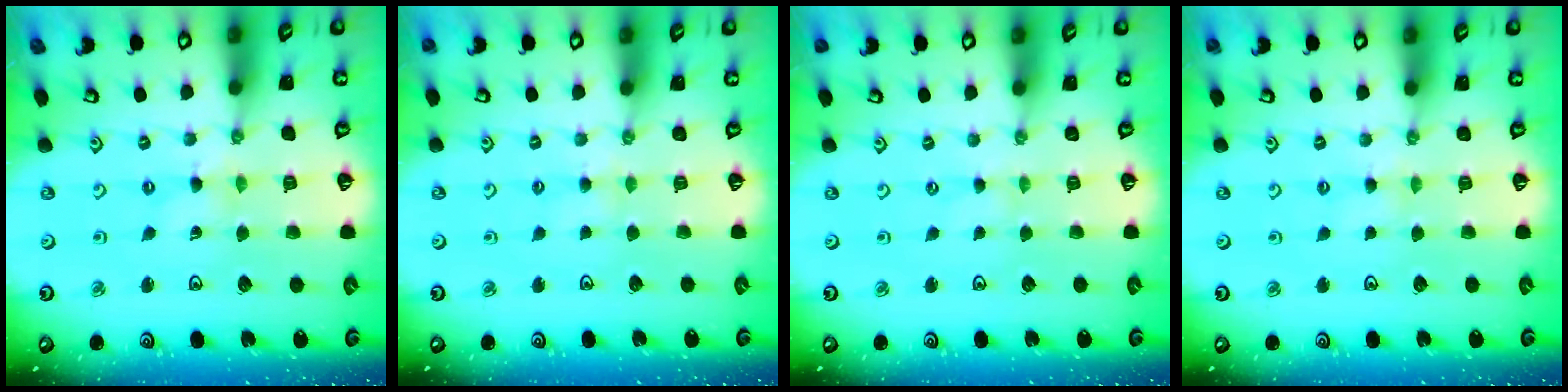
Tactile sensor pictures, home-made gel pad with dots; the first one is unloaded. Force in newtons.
{"total": 2.7, "press": 2.7, "slide": 0.4}
{"total": 0.7, "press": 0.7, "slide": 0.1}
{"total": 1.8, "press": 1.7, "slide": 0.3}